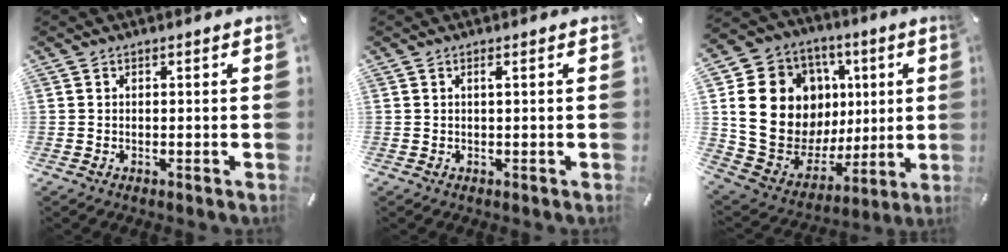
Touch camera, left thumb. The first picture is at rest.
{"total": 0.9, "force": [0.3, 0.0, 0.8], "torque": [-0.015, 0.000, 0.004]}
{"total": 21.0, "force": [5.4, 17.5, 10.3], "torque": [-0.197, -0.044, 0.131]}